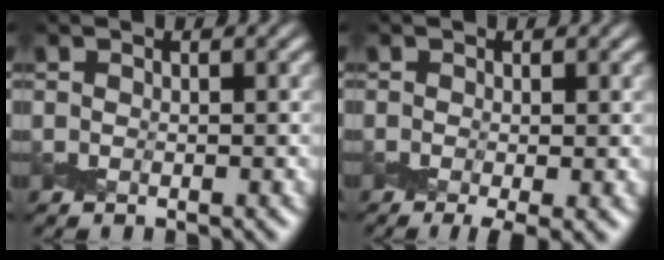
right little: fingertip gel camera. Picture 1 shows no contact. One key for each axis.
{"total": 3.0, "fx": -1.1, "fy": 1.1, "fz": 2.5, "tx": -0.045, "ty": -0.004, "tz": -0.026}